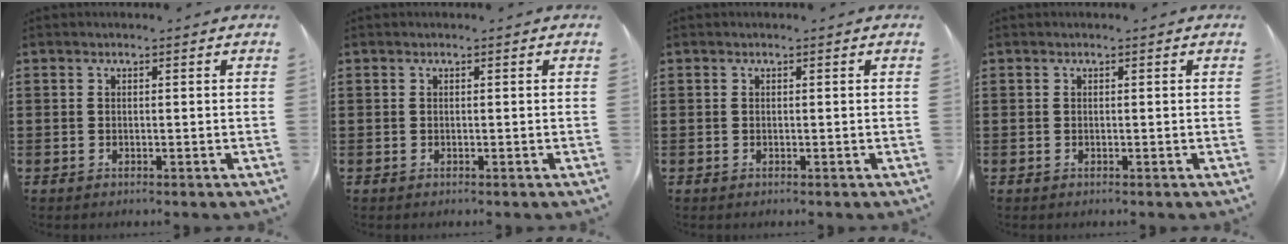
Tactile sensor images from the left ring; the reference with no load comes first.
{"total": 0.0}
{"total": 0.0}
{"total": 0.0}